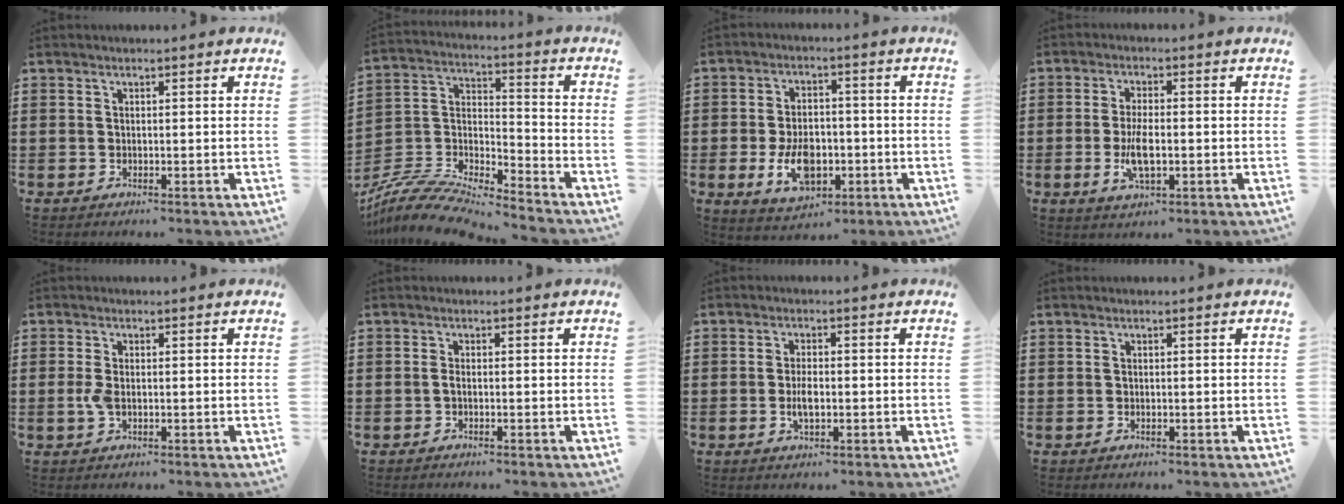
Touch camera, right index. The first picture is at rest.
{"total": 9.6, "force": [-9.1, 1.1, 2.9], "torque": [-0.068, 0.004, -0.185]}
{"total": 7.9, "force": [-2.1, 5.0, 5.8], "torque": [-0.109, 0.000, -0.042]}
{"total": 5.8, "force": [-1.1, 2.3, 5.2], "torque": [-0.110, -0.003, -0.023]}
{"total": 2.6, "force": [-0.4, 1.3, 2.3], "torque": [-0.066, -0.007, -0.014]}
{"total": 1.1, "force": [-0.7, 0.1, 0.8], "torque": [-0.025, -0.008, -0.015]}
{"total": 3.4, "force": [-0.6, 1.4, 3.1], "torque": [-0.064, -0.001, -0.012]}
{"total": 0.0}